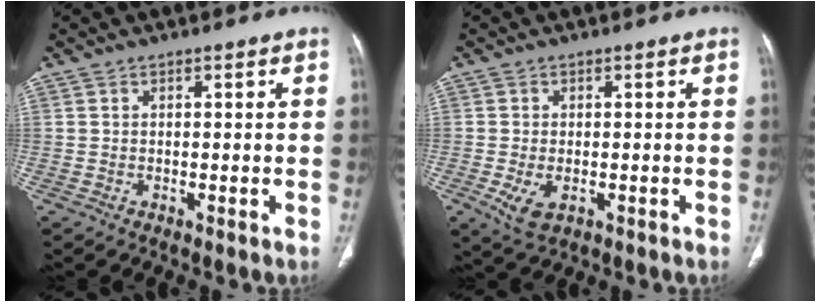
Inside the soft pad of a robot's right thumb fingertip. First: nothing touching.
{"total": 4.5, "force": [-1.4, 2.6, 3.5], "torque": [-0.070, -0.008, -0.017]}